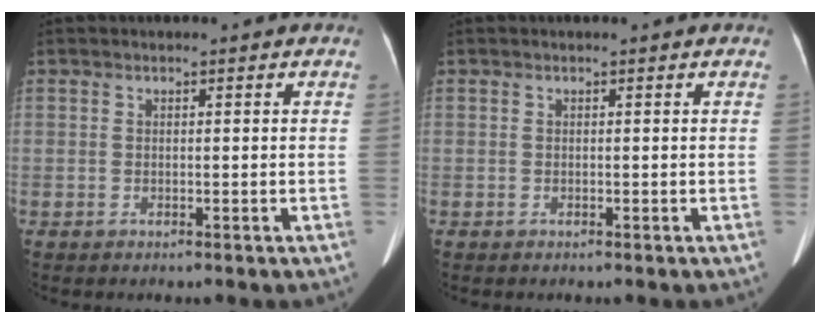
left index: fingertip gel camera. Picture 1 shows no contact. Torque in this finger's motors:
{"motor_torque": [0.05, -0.03, 0.02, 0.01]}